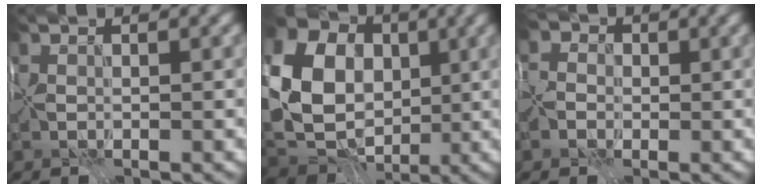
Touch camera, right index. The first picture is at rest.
{"total": 15.5, "force": [1.8, 12.6, 8.8], "torque": [-0.197, 0.008, 0.023]}
{"total": 4.7, "force": [0.0, 4.4, 1.5], "torque": [-0.014, 0.028, -0.041]}